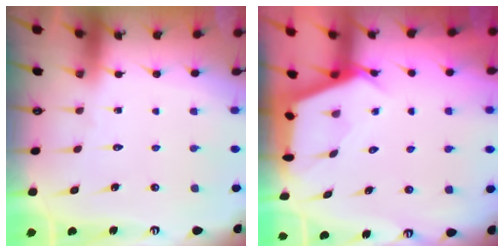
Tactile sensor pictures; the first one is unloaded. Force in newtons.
{"total": 2.9, "press": 2.9, "slide": 0.4}